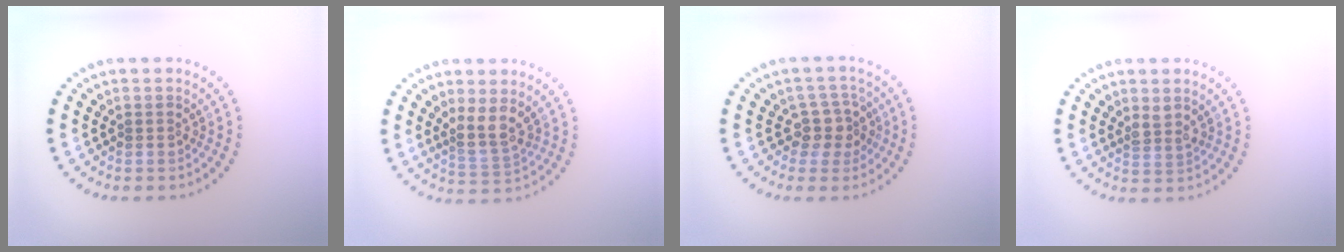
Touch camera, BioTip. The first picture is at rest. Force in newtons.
{"total": 2.6, "press": 2.0, "slide": 1.6}
{"total": 2.5, "press": 2.1, "slide": 1.3}
{"total": 1.3, "press": 1.0, "slide": 0.9}